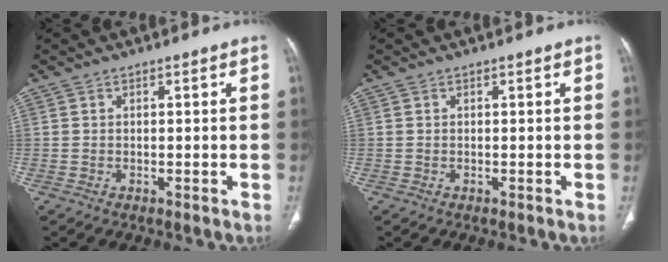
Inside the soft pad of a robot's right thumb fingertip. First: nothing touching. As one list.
[{"total": 0.0}]